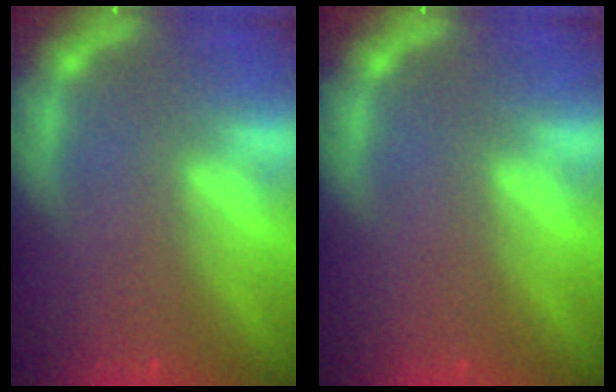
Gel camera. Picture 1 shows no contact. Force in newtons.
{"total": 0.0}